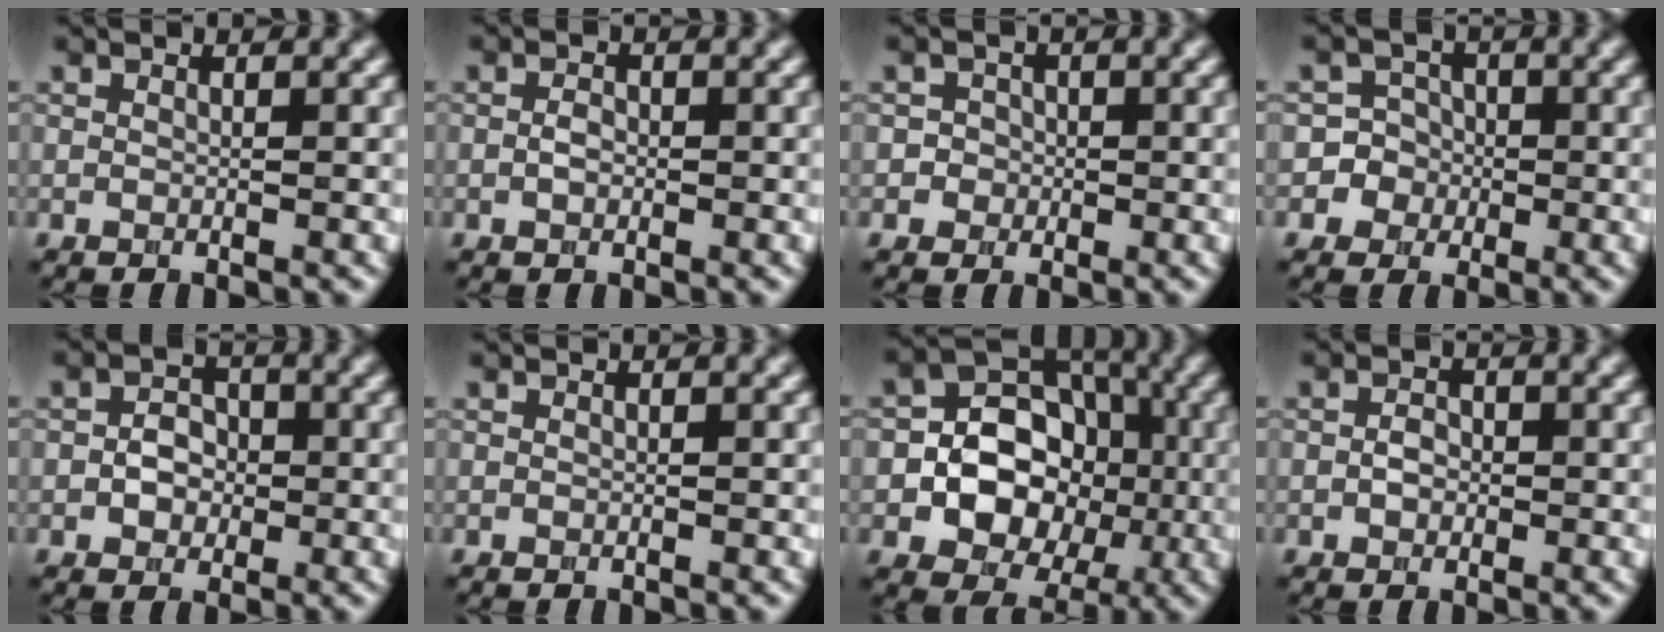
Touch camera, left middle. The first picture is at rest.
{"total": 1.3, "force": [-0.2, 0.9, 0.9], "torque": [-0.019, 0.001, -0.006]}
{"total": 1.7, "force": [-0.3, 1.7, 0.2], "torque": [0.022, -0.001, -0.010]}
{"total": 5.5, "force": [-1.4, 5.3, 0.3], "torque": [0.016, 0.017, -0.041]}
{"total": 2.8, "force": [-0.4, 2.2, 1.6], "torque": [-0.023, 0.002, -0.012]}
{"total": 0.0}
{"total": 8.9, "force": [-1.3, 6.9, 5.4], "torque": [-0.054, 0.008, -0.037]}
{"total": 1.7, "force": [-0.2, 1.3, 1.1], "torque": [-0.021, 0.000, -0.008]}